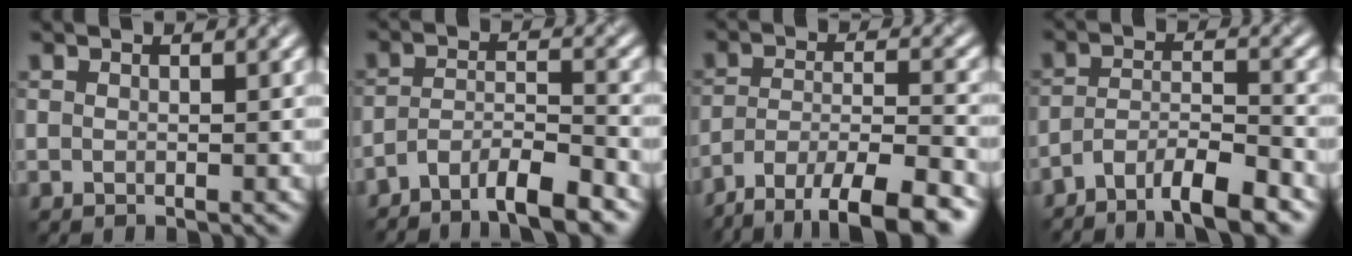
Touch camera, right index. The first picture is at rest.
{"total": 5.7, "force": [-4.6, 1.1, 3.2], "torque": [-0.055, -0.001, -0.082]}
{"total": 9.9, "force": [-7.5, 2.9, 5.8], "torque": [-0.090, -0.015, -0.120]}
{"total": 6.4, "force": [-4.9, 1.3, 3.8], "torque": [-0.062, -0.002, -0.086]}